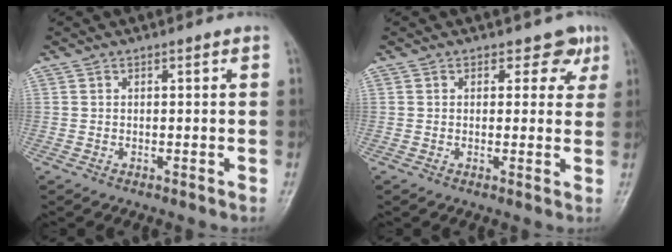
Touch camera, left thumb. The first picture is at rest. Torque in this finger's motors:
{"motor_torque": [0.10, 0.51, -0.30, -0.14, -0.04]}